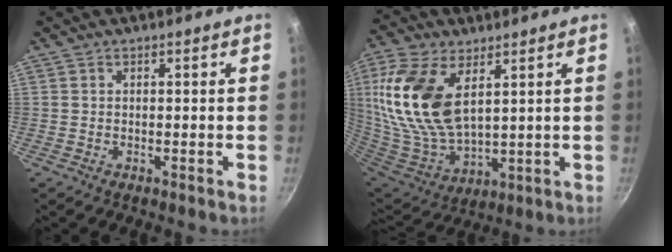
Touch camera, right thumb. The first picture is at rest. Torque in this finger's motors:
{"motor_torque": [-1.14, 2.79, 2.02, 0.28, 0.64]}